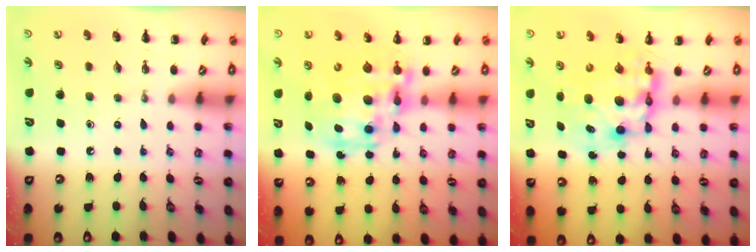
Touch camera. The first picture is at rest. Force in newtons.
{"total": 15.4, "press": 15.0, "slide": 3.4}
{"total": 9.8, "press": 9.5, "slide": 2.6}